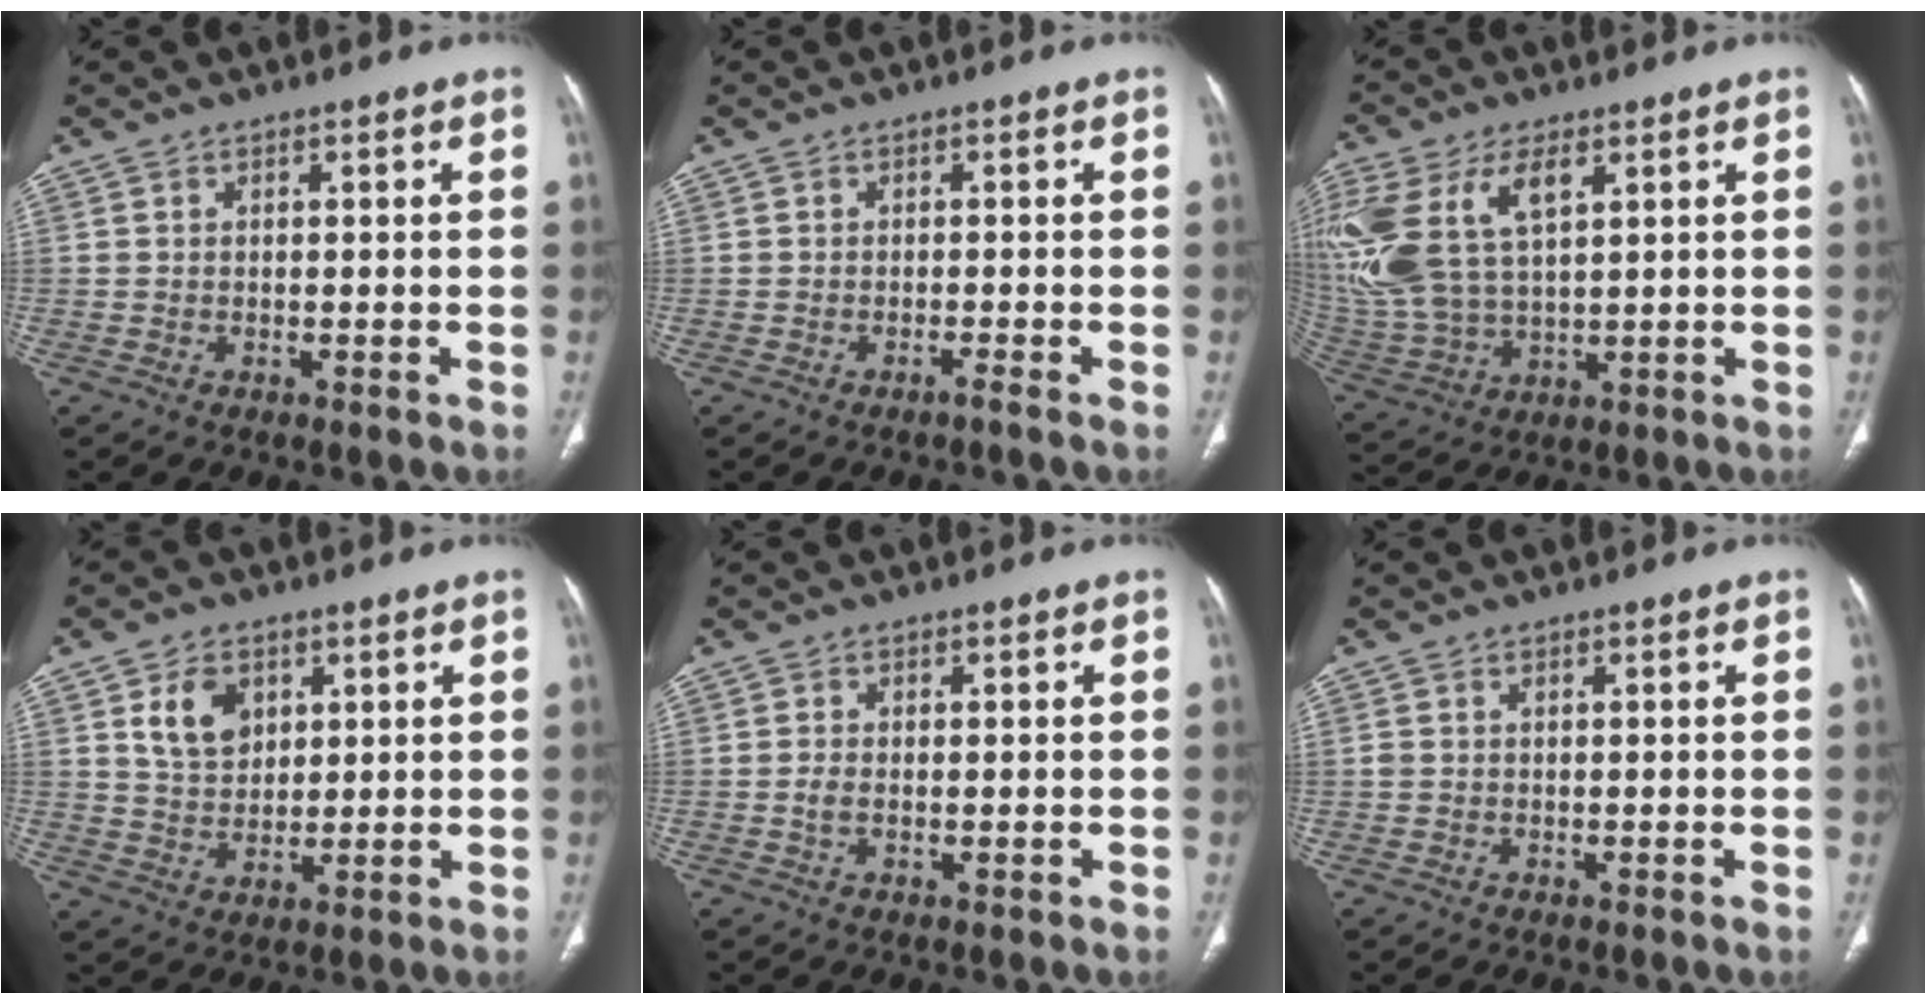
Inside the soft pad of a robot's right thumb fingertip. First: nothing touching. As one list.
[{"total": 0.9, "force": [-0.7, -0.2, 0.5], "torque": [-0.012, 0.003, -0.013]}, {"total": 20.1, "force": [6.7, 11.0, 15.4], "torque": [-0.364, -0.007, 0.136]}, {"total": 7.8, "force": [3.1, 5.6, 4.4], "torque": [-0.054, -0.018, 0.062]}, {"total": 1.8, "force": [-0.1, 1.0, 1.5], "torque": [-0.036, 0.000, -0.003]}, {"total": 1.0, "force": [0.1, 0.8, 0.5], "torque": [-0.013, 0.002, 0.003]}]